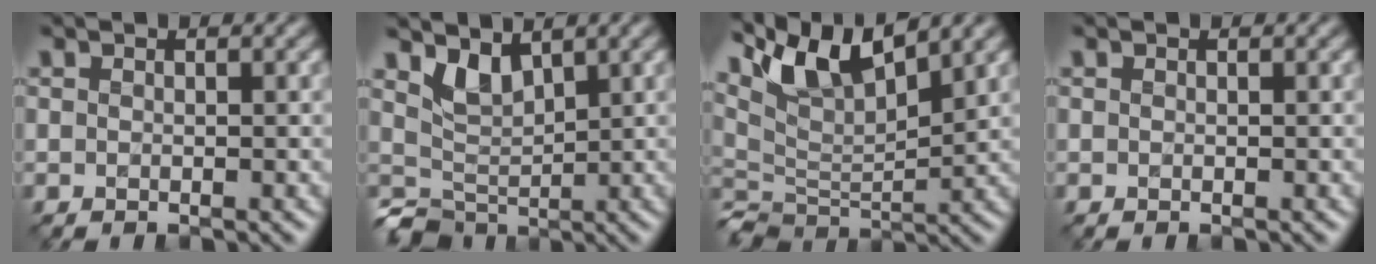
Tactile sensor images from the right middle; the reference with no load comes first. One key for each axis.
{"total": 2.6, "fx": 0.9, "fy": 2.0, "fz": 1.3, "tx": -0.026, "ty": -0.008, "tz": 0.025}
{"total": 7.2, "fx": 5.0, "fy": 2.2, "fz": 4.7, "tx": -0.095, "ty": 0.004, "tz": 0.094}
{"total": 0.0}